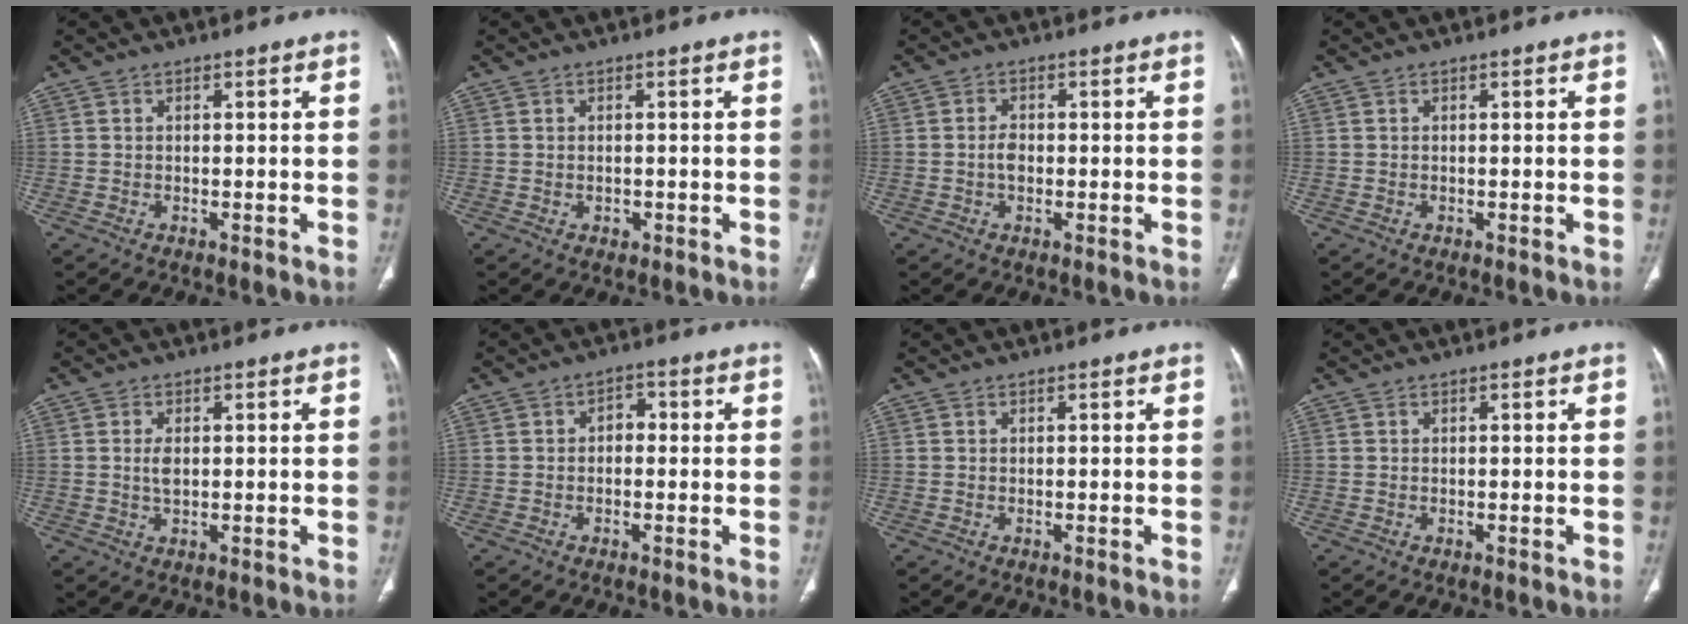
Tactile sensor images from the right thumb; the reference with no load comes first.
{"total": 1.2, "force": [-0.2, 1.0, 0.7], "torque": [-0.013, 0.003, 0.001]}
{"total": 2.6, "force": [-0.5, 1.8, 1.9], "torque": [-0.032, 0.008, -0.012]}
{"total": 0.0}
{"total": 2.6, "force": [0.2, 1.4, 2.2], "torque": [-0.045, -0.001, 0.005]}
{"total": 2.7, "force": [-0.3, 1.9, 1.8], "torque": [-0.013, 0.012, -0.013]}
{"total": 0.0}
{"total": 0.0}